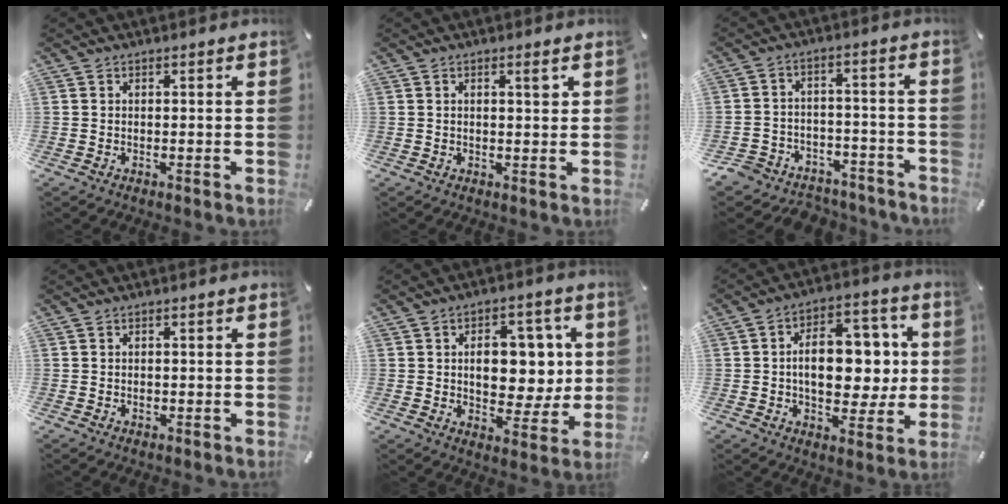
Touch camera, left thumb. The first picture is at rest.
{"total": 2.2, "force": [0.9, 0.5, 2.0], "torque": [-0.033, -0.001, 0.010]}
{"total": 7.2, "force": [-5.1, 4.8, 1.7], "torque": [-0.028, 0.033, -0.096]}
{"total": 0.8, "force": [-0.1, 0.7, 0.4], "torque": [-0.009, 0.002, -0.004]}
{"total": 12.0, "force": [1.9, 8.3, 8.4], "torque": [-0.103, -0.008, 0.031]}
{"total": 15.1, "force": [0.8, 9.9, 11.4], "torque": [-0.156, 0.008, 0.018]}